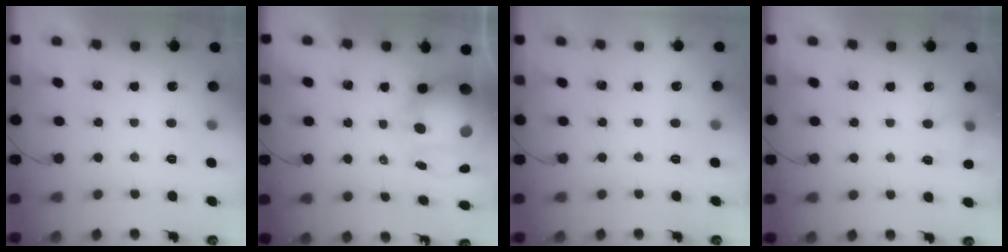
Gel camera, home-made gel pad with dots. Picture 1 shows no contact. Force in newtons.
{"total": 18.2, "press": 17.6, "slide": 4.4}
{"total": 0.0}
{"total": 5.3, "press": 5.1, "slide": 1.6}